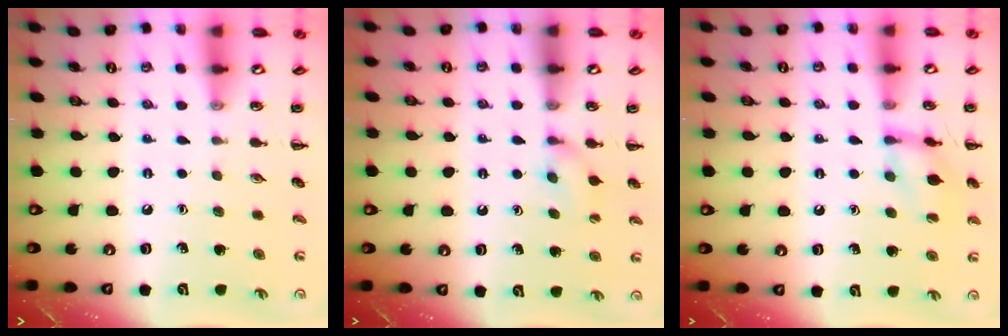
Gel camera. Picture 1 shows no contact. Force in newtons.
{"total": 5.7, "press": 5.4, "slide": 1.8}
{"total": 11.4, "press": 11.4, "slide": 0.4}